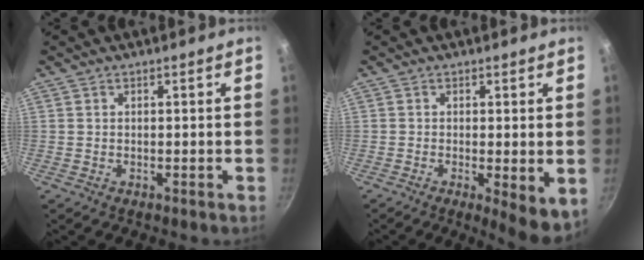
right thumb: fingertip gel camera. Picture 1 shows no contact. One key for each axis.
{"total": 6.7, "fx": -1.0, "fy": 1.9, "fz": 6.3, "tx": -0.078, "ty": -0.014, "tz": -0.010}